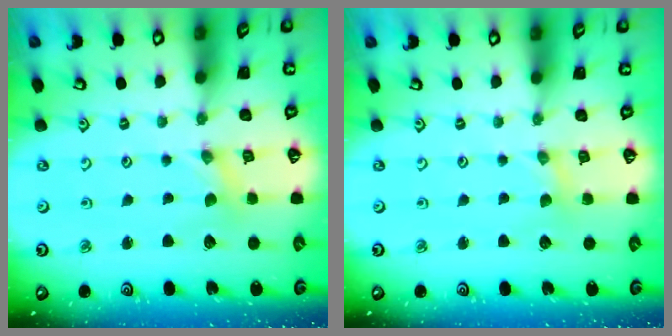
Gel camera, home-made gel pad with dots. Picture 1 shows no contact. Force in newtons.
{"total": 0.7, "press": 0.7, "slide": 0.2}